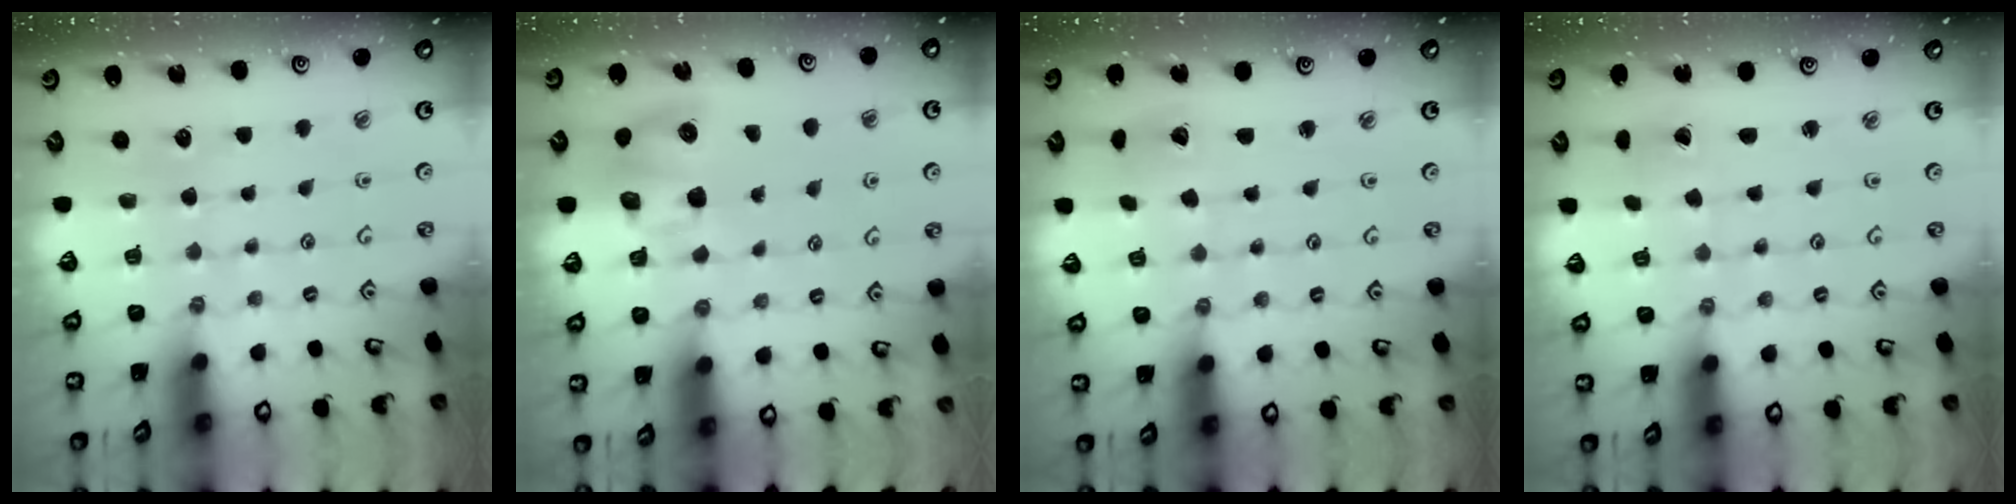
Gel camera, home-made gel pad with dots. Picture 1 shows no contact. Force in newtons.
{"total": 8.7, "press": 8.6, "slide": 1.0}
{"total": 2.2, "press": 2.2, "slide": 0.3}
{"total": 0.8, "press": 0.7, "slide": 0.1}